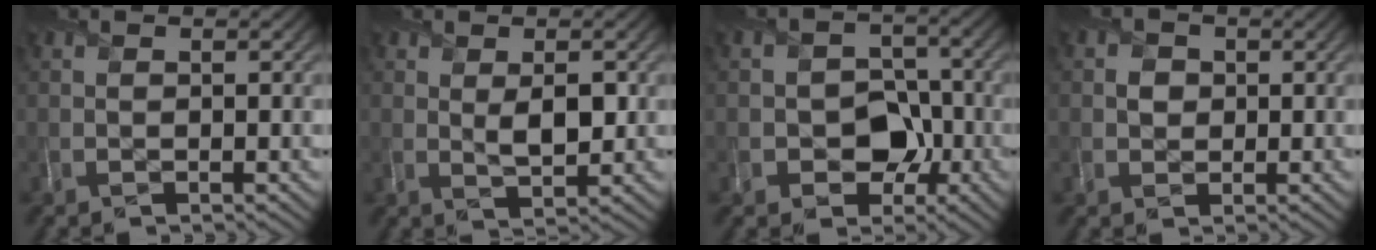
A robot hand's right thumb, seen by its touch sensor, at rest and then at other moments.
{"total": 3.5, "force": [0.5, 1.8, 3.0], "torque": [-0.059, -0.004, 0.011]}
{"total": 6.0, "force": [-1.9, 4.8, 3.0], "torque": [-0.040, -0.002, -0.041]}
{"total": 2.1, "force": [0.1, 2.0, 0.6], "torque": [-0.010, -0.003, -0.004]}